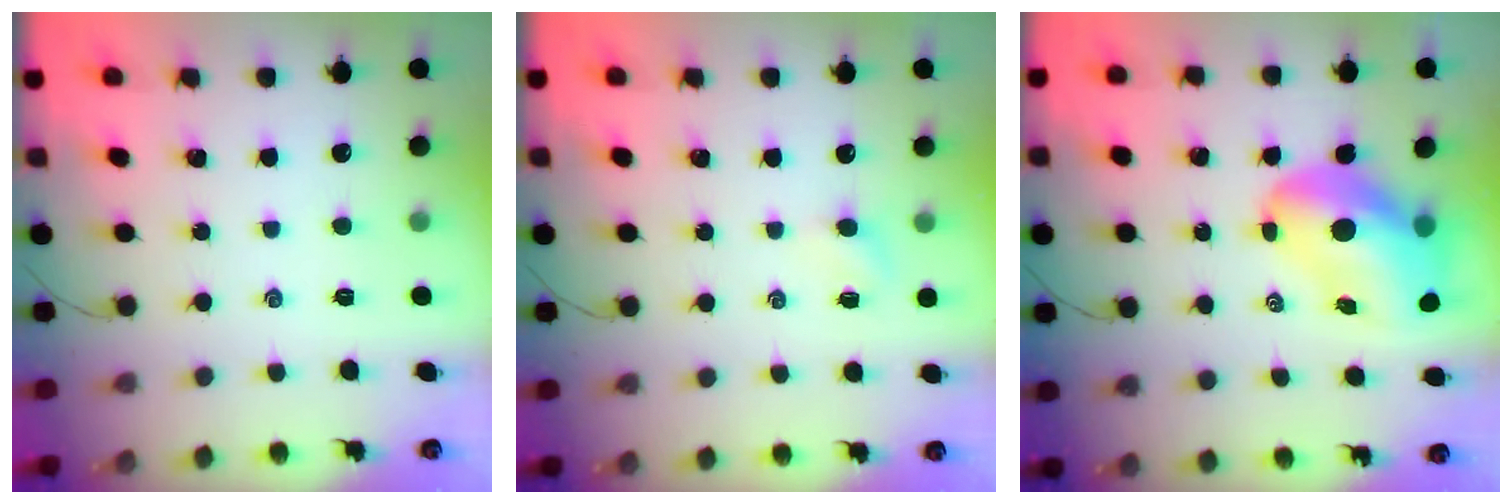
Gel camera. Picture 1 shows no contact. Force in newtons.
{"total": 3.4, "press": 3.2, "slide": 1.0}
{"total": 13.6, "press": 13.0, "slide": 3.9}